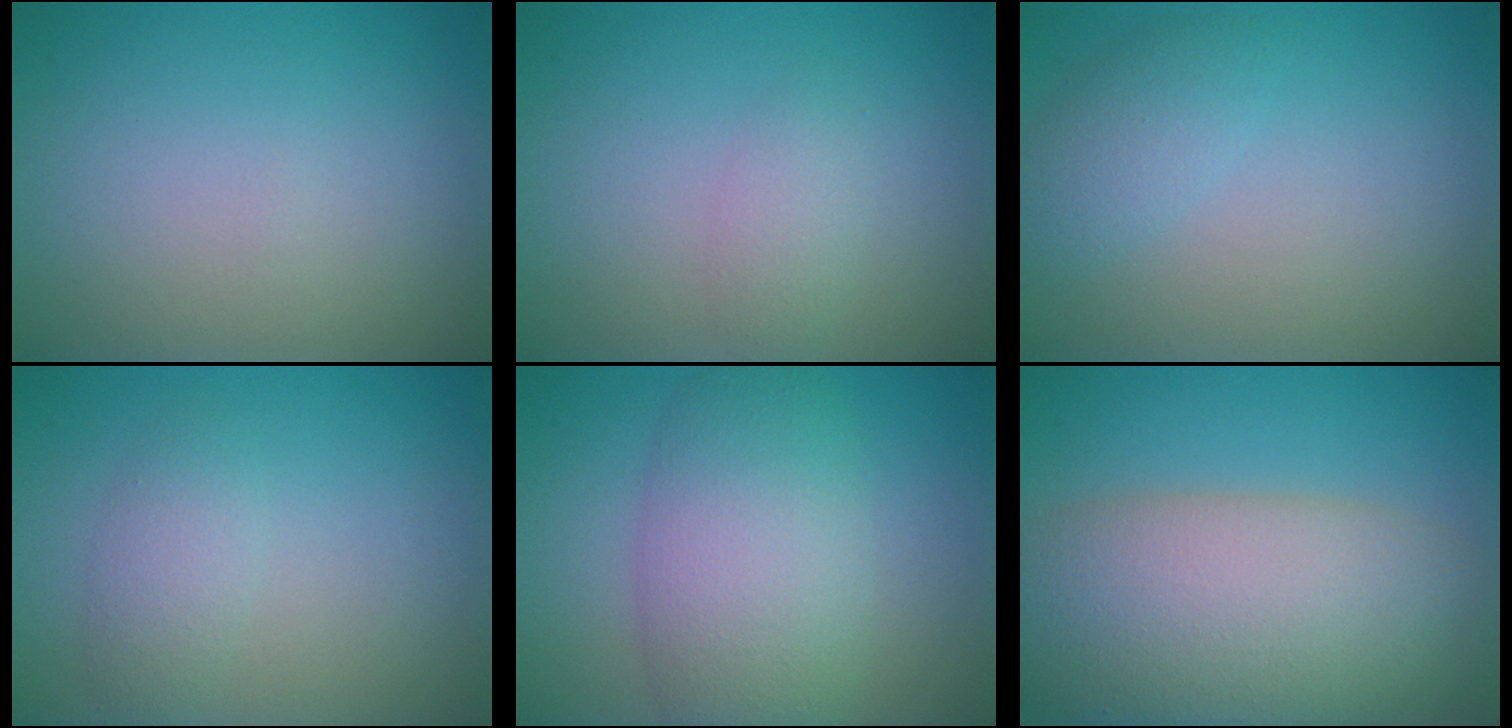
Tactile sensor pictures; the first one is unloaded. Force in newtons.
{"total": 1.6, "press": 1.6, "slide": 0.0}
{"total": 2.3, "press": 2.3, "slide": 0.2}
{"total": 2.0, "press": 2.0, "slide": 0.1}
{"total": 7.6, "press": 7.5, "slide": 0.6}
{"total": 11.4, "press": 11.4, "slide": 1.0}